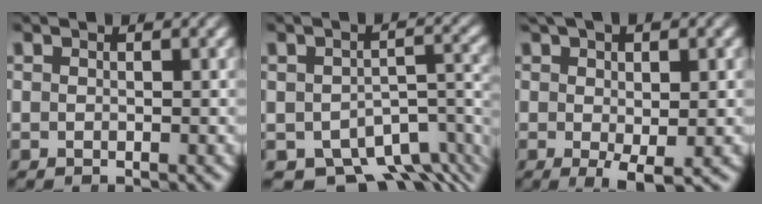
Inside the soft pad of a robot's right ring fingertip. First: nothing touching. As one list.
[{"total": 10.7, "force": [-7.6, 5.9, 4.8], "torque": [-0.050, -0.027, -0.110]}, {"total": 3.5, "force": [-0.3, 0.9, 3.4], "torque": [-0.053, -0.011, 0.004]}]